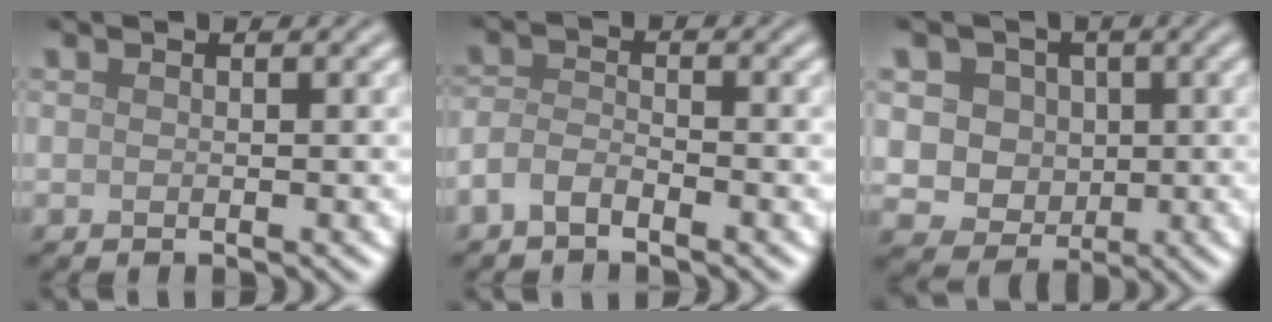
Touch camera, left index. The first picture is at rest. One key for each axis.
{"total": 2.2, "fx": -1.6, "fy": 0.8, "fz": 1.3, "tx": -0.029, "ty": 0.004, "tz": -0.040}
{"total": 5.3, "fx": 0.8, "fy": 4.7, "fz": 2.4, "tx": -0.033, "ty": 0.010, "tz": -0.001}